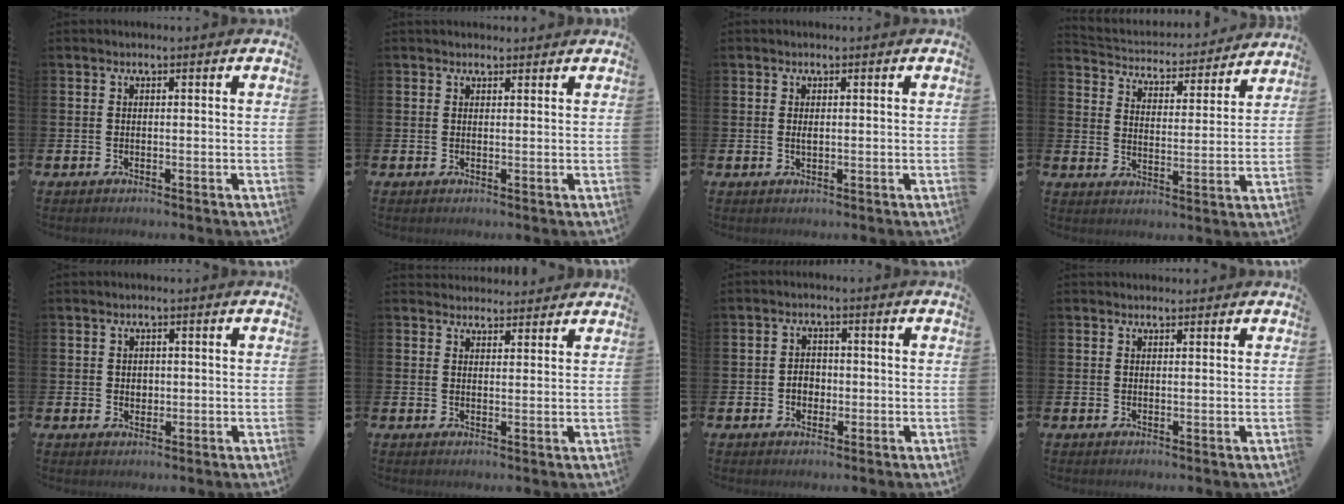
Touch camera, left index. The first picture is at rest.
{"total": 1.1, "force": [1.0, 0.5, 0.2], "torque": [0.009, 0.000, 0.016]}
{"total": 0.6, "force": [0.2, 0.2, 0.6], "torque": [-0.003, -0.003, 0.001]}
{"total": 4.2, "force": [4.1, 1.1, 0.2], "torque": [-0.037, -0.038, 0.065]}
{"total": 1.2, "force": [0.5, 1.0, 0.5], "torque": [0.014, -0.002, 0.003]}
{"total": 2.7, "force": [2.6, 0.7, -0.3], "torque": [0.006, -0.013, 0.046]}
{"total": 2.4, "force": [-0.5, 2.0, 1.3], "torque": [-0.010, -0.001, -0.017]}
{"total": 0.8, "force": [0.7, 0.3, 0.0], "torque": [0.006, 0.000, 0.012]}